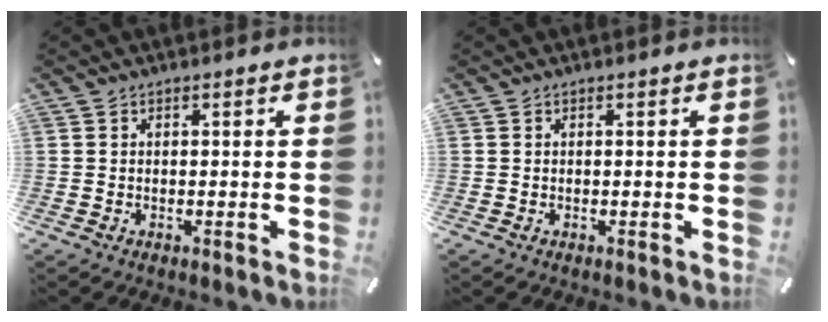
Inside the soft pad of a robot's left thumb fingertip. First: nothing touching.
{"total": 0.0}